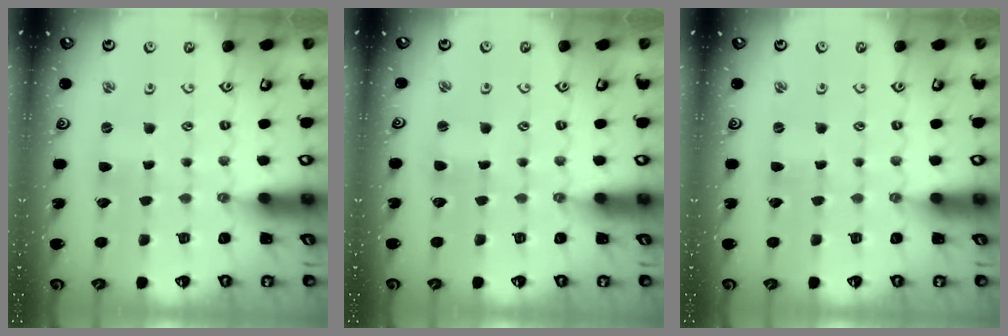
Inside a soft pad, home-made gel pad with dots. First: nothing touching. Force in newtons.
{"total": 0.9, "press": 0.9, "slide": 0.0}
{"total": 0.0}